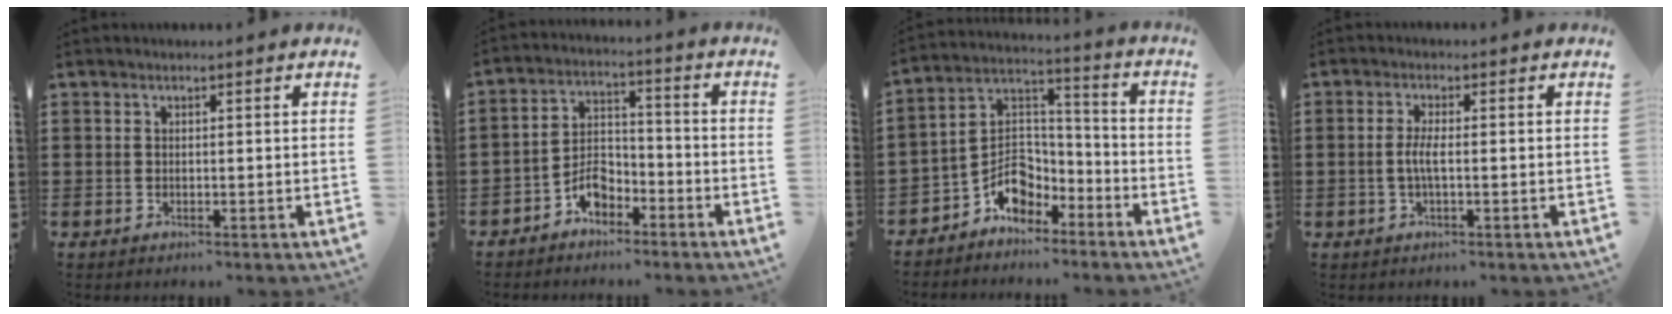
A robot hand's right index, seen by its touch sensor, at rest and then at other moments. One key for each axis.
{"total": 5.1, "fx": -3.4, "fy": 3.0, "fz": 2.3, "tx": -0.048, "ty": 0.012, "tz": -0.067}
{"total": 7.5, "fx": -4.5, "fy": 5.1, "fz": 3.3, "tx": -0.073, "ty": 0.009, "tz": -0.089}
{"total": 2.9, "fx": -0.5, "fy": 0.6, "fz": 2.8, "tx": -0.066, "ty": -0.005, "tz": -0.015}